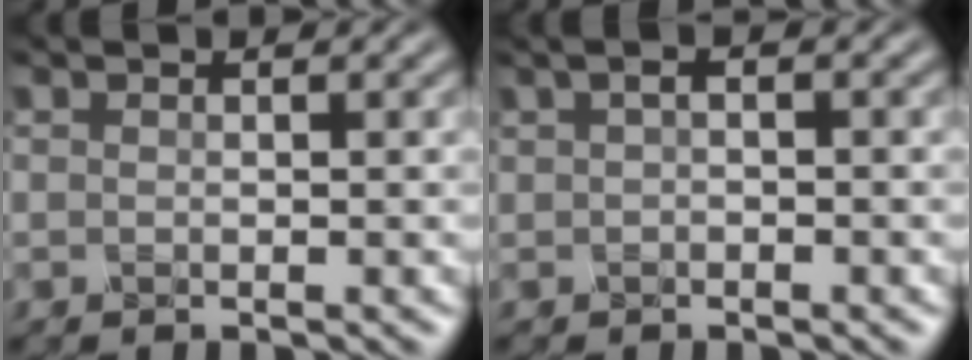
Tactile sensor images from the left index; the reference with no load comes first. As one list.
[{"total": 1.1, "force": [0.0, 0.6, 0.9], "torque": [-0.020, 0.008, 0.001]}]